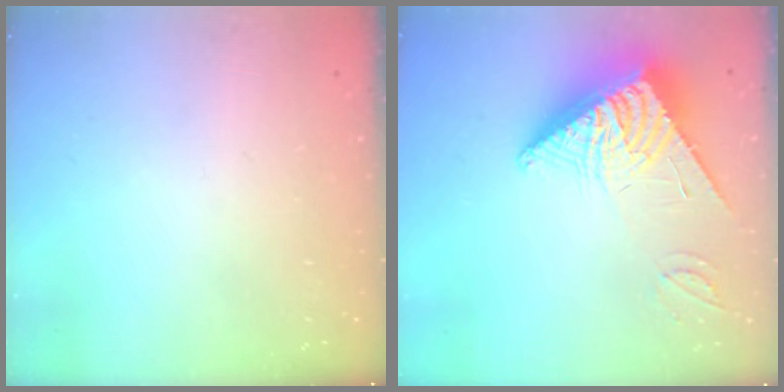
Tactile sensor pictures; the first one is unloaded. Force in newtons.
{"total": 12.9, "press": 12.9, "slide": 1.3}